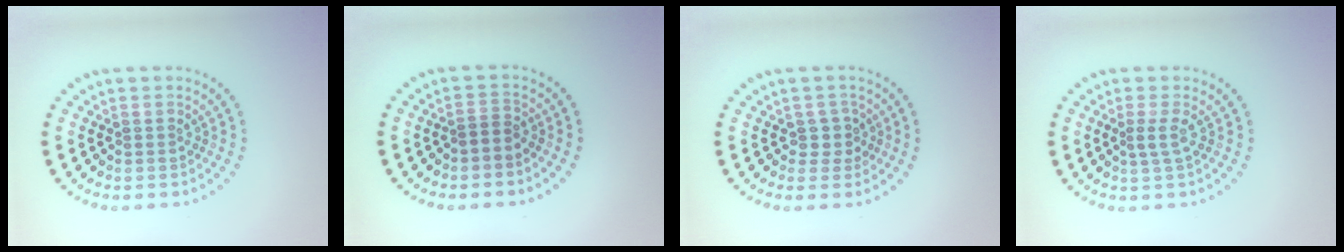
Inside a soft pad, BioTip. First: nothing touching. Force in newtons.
{"total": 1.1, "press": 0.8, "slide": 0.7}
{"total": 1.6, "press": 1.2, "slide": 1.0}
{"total": 1.4, "press": 1.0, "slide": 1.0}